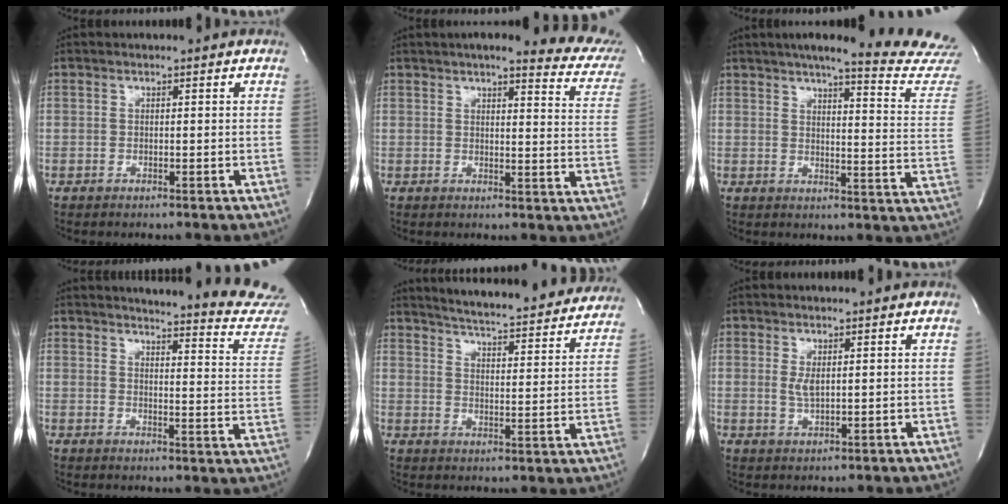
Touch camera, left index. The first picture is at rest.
{"total": 15.5, "force": [13.0, 2.9, 7.9], "torque": [-0.080, -0.027, 0.127]}
{"total": 20.0, "force": [18.6, -0.2, 7.5], "torque": [-0.093, -0.102, 0.204]}
{"total": 21.1, "force": [20.6, 0.3, 4.9], "torque": [-0.055, -0.142, 0.215]}
{"total": 24.8, "force": [23.1, 3.1, 8.6], "torque": [-0.130, -0.059, 0.281]}
{"total": 1.8, "force": [-0.1, 0.6, 1.7], "torque": [-0.036, -0.012, 0.007]}